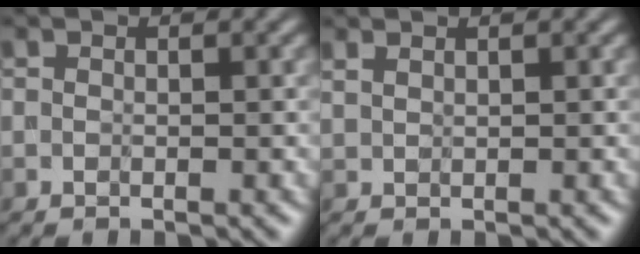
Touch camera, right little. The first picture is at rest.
{"total": 1.2, "force": [1.0, 0.5, 0.5], "torque": [-0.021, 0.003, 0.024]}